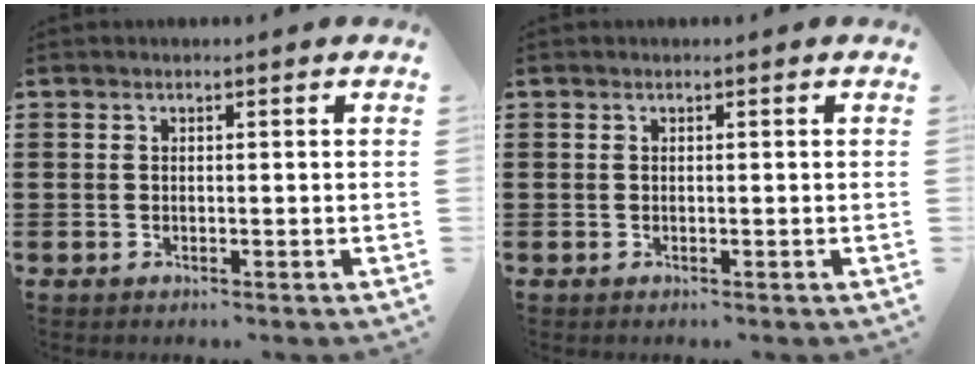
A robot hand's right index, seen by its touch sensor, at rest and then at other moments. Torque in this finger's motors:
{"motor_torque": [0.45, 0.45, 0.00, 0.00]}